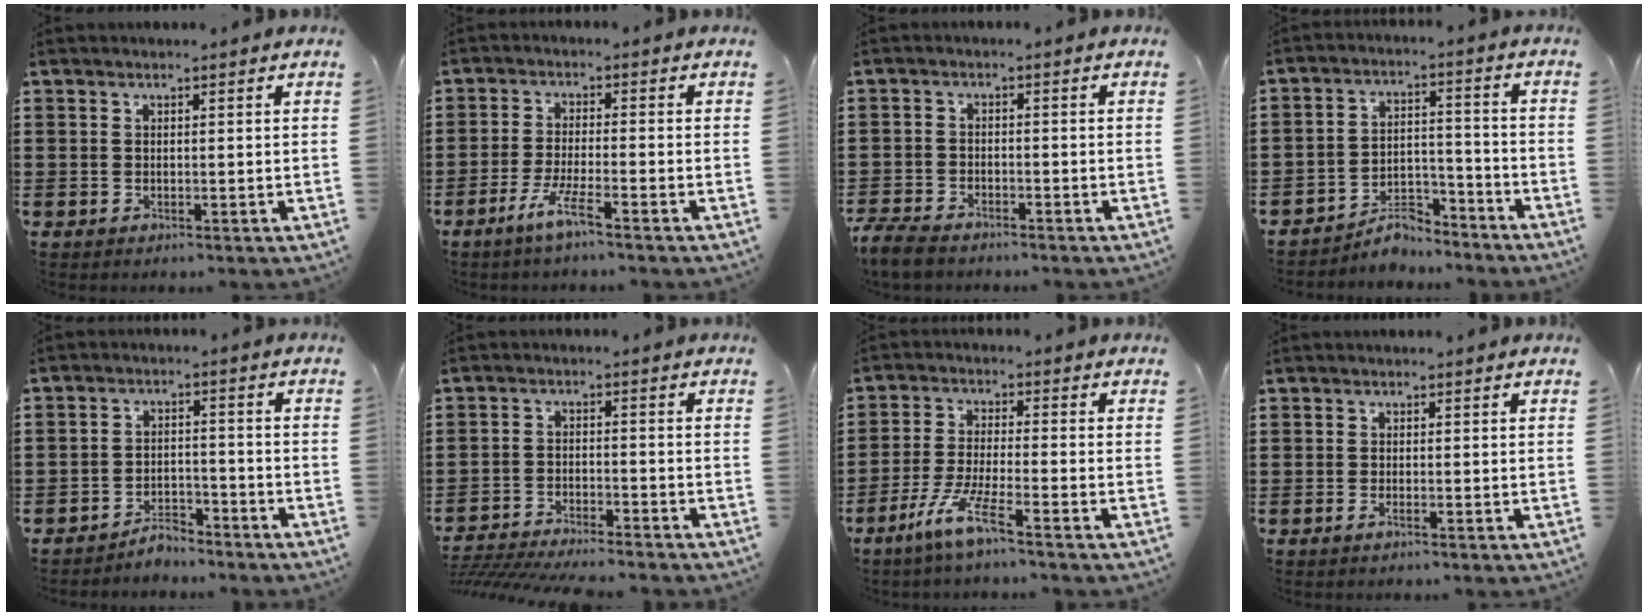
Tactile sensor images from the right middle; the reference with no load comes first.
{"total": 5.3, "force": [-3.3, 0.3, 4.1], "torque": [-0.093, -0.012, -0.065]}
{"total": 3.5, "force": [-3.2, 0.8, 1.0], "torque": [-0.040, -0.004, -0.071]}
{"total": 6.7, "force": [-6.3, 2.0, 1.0], "torque": [-0.012, 0.023, -0.124]}
{"total": 4.8, "force": [-4.6, 1.2, 0.3], "torque": [-0.008, 0.010, -0.094]}
{"total": 4.5, "force": [-4.4, 0.0, 0.8], "torque": [-0.028, -0.008, -0.094]}
{"total": 6.6, "force": [-4.3, 0.4, 5.0], "torque": [-0.113, -0.011, -0.084]}
{"total": 0.6, "force": [-0.2, 0.0, 0.6], "torque": [-0.010, -0.001, -0.004]}